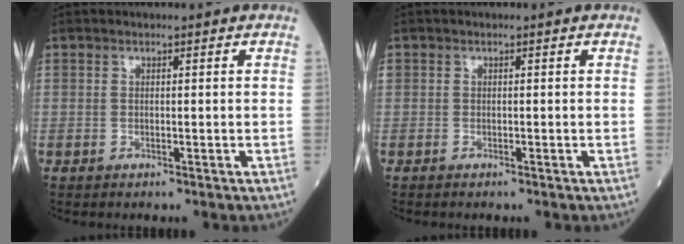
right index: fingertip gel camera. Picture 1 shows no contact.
{"total": 0.6, "force": [-0.4, 0.4, 0.2], "torque": [-0.007, 0.000, -0.012]}